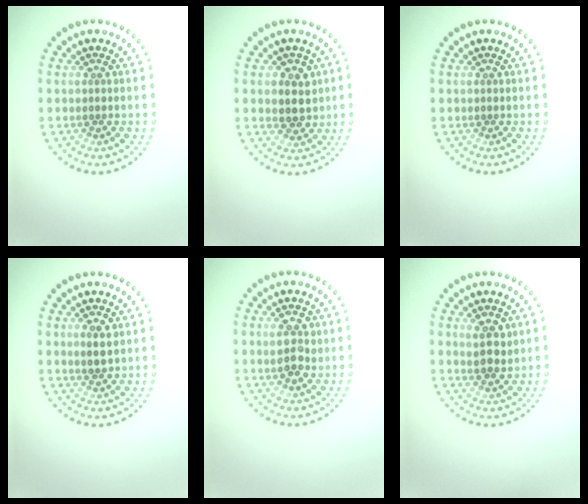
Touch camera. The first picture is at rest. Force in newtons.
{"total": 2.8, "press": 2.7, "slide": 0.9}
{"total": 0.0}
{"total": 1.8, "press": 1.7, "slide": 0.6}
{"total": 2.4, "press": 2.4, "slide": 0.2}
{"total": 2.3, "press": 2.2, "slide": 0.7}